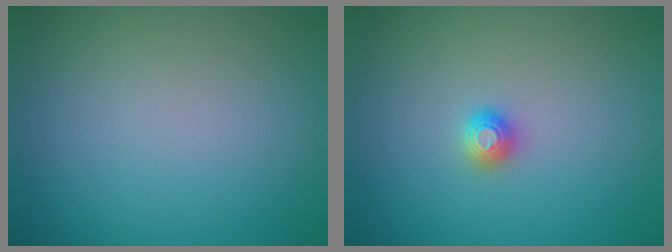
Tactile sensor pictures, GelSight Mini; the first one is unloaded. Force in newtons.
{"total": 0.9, "press": 0.9, "slide": 0.0}